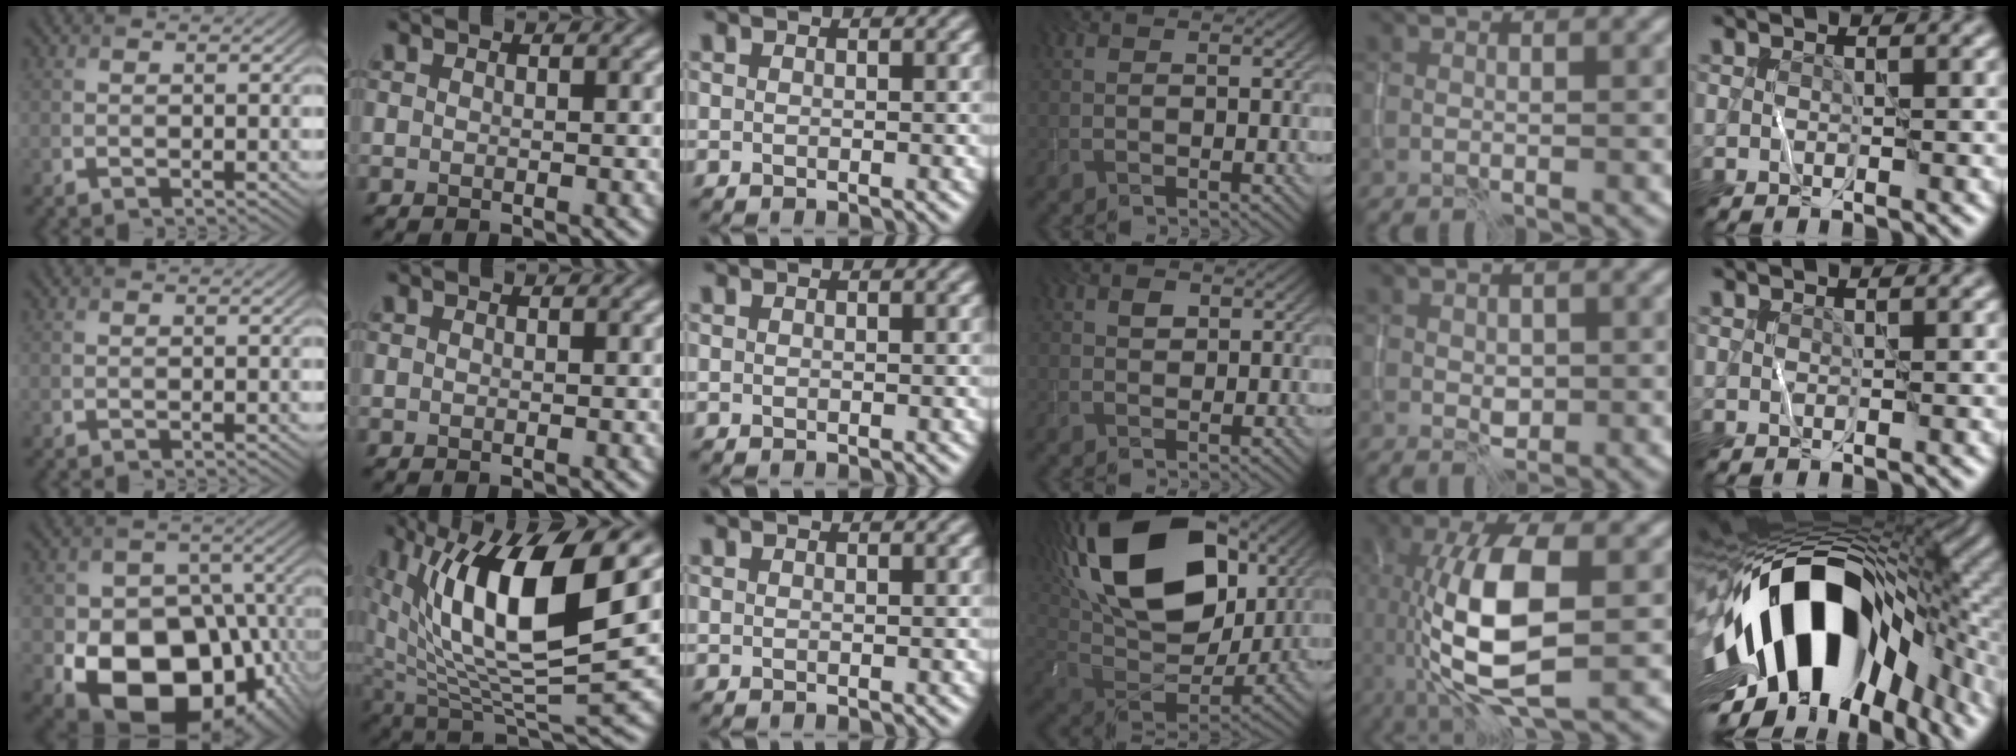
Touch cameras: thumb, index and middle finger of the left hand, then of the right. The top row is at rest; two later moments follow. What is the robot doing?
{"motion": "wipe", "object": "whiteboard"}